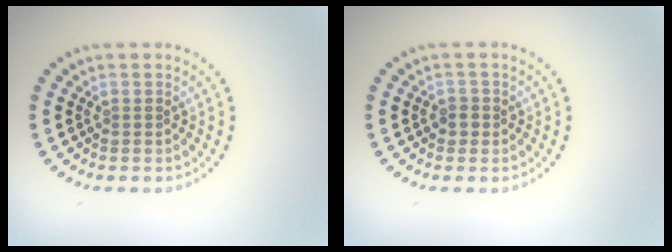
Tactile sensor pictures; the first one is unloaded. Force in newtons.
{"total": 1.1, "press": 1.0, "slide": 0.4}